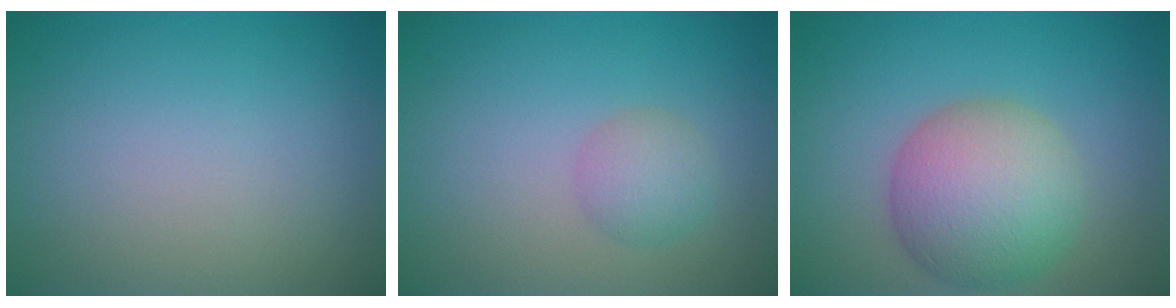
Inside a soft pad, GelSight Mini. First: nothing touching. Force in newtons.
{"total": 2.1, "press": 2.1, "slide": 0.1}
{"total": 7.1, "press": 7.1, "slide": 0.3}